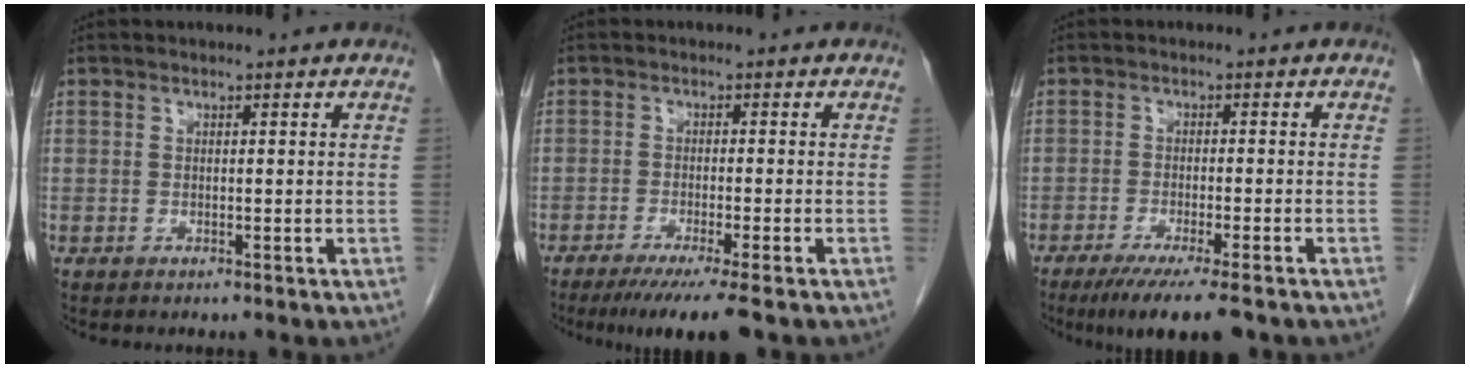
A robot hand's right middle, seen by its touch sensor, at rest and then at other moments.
{"total": 7.3, "force": [-5.3, -0.5, 4.9], "torque": [-0.067, -0.017, -0.083]}
{"total": 8.9, "force": [-6.6, 0.6, 5.9], "torque": [-0.082, -0.019, -0.100]}